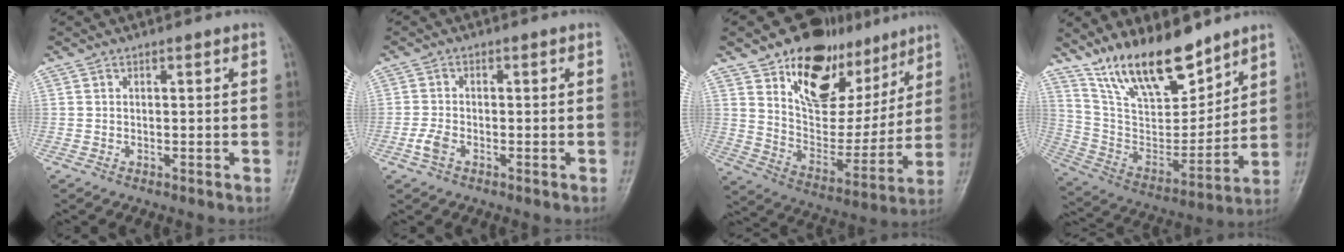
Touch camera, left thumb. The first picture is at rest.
{"total": 2.9, "force": [-1.3, 1.7, 1.9], "torque": [-0.046, 0.005, -0.030]}
{"total": 22.6, "force": [12.9, 13.4, 12.8], "torque": [-0.134, -0.052, 0.214]}
{"total": 18.4, "force": [13.8, 6.8, 10.1], "torque": [-0.128, -0.078, 0.259]}